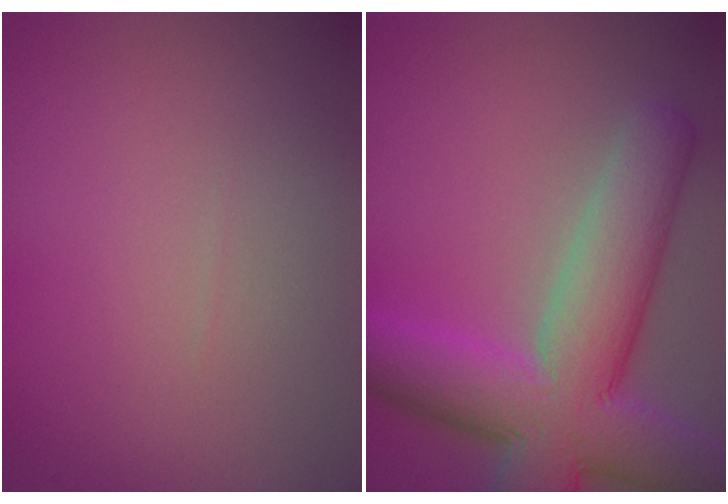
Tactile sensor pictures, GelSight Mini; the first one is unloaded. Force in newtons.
{"total": 11.1, "press": 11.0, "slide": 0.4}